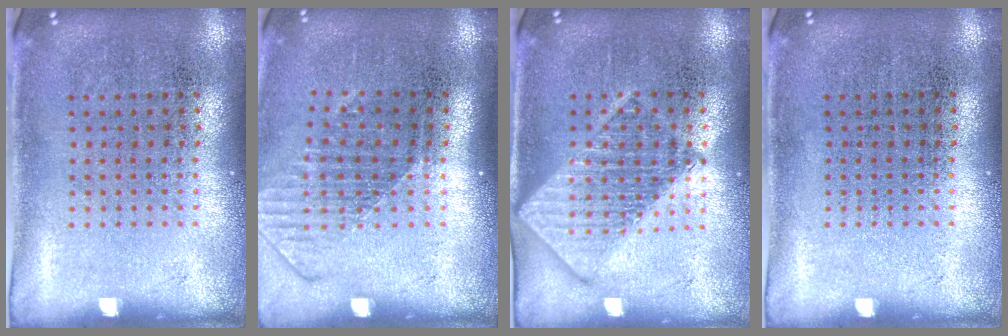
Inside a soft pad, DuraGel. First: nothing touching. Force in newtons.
{"total": 1.6, "press": 1.2, "slide": 1.0}
{"total": 2.9, "press": 2.9, "slide": 0.4}
{"total": 0.0}